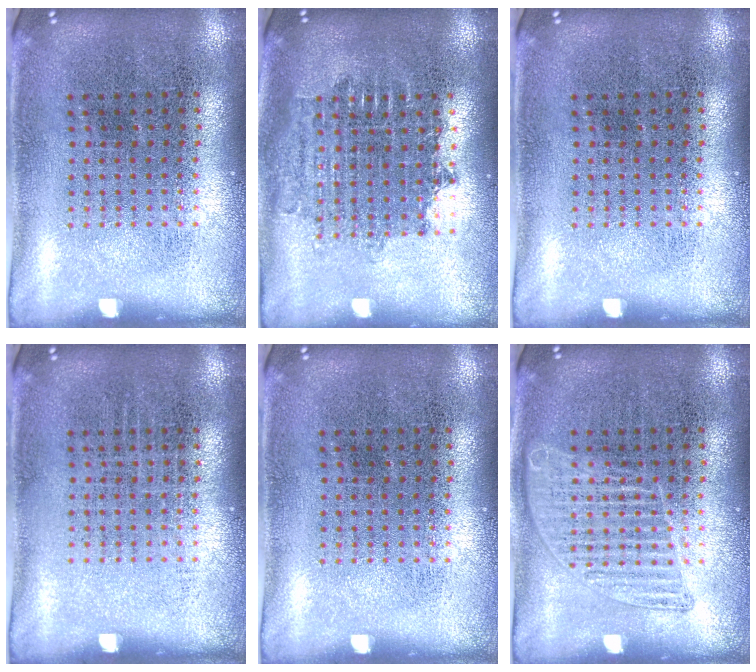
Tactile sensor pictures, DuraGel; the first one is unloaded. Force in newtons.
{"total": 1.7, "press": 1.4, "slide": 1.0}
{"total": 0.0}
{"total": 0.0}
{"total": 0.0}
{"total": 1.7, "press": 1.7, "slide": 0.3}